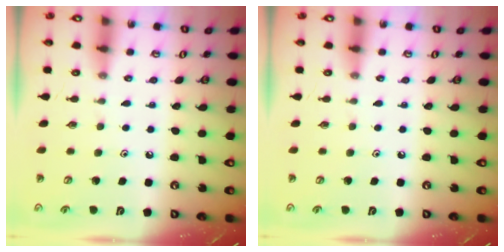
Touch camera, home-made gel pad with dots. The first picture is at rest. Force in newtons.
{"total": 0.0}